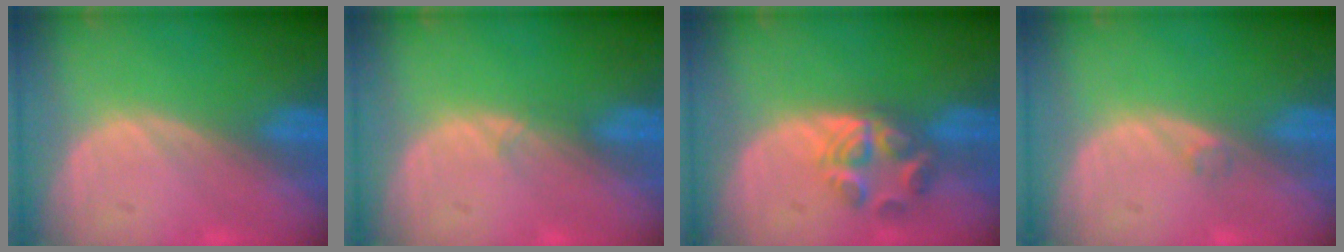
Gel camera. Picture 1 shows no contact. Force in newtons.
{"total": 0.6, "press": 0.6, "slide": 0.1}
{"total": 5.7, "press": 4.7, "slide": 3.1}
{"total": 0.8, "press": 0.8, "slide": 0.1}